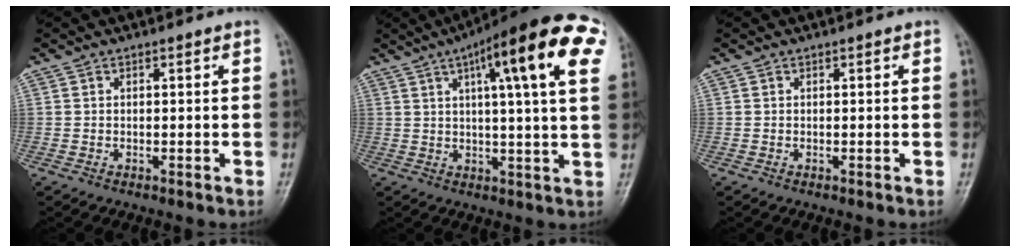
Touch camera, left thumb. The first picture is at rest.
{"total": 20.8, "force": [8.3, 3.9, 18.6], "torque": [-0.255, 0.008, 0.106]}
{"total": 0.0}